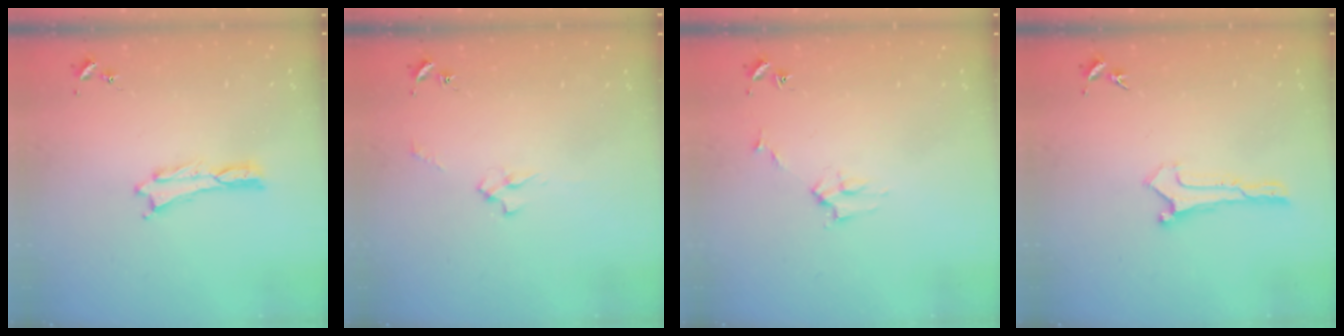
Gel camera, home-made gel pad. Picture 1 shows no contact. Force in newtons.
{"total": 2.4, "press": 2.4, "slide": 0.4}
{"total": 2.7, "press": 2.7, "slide": 0.3}
{"total": 0.0}